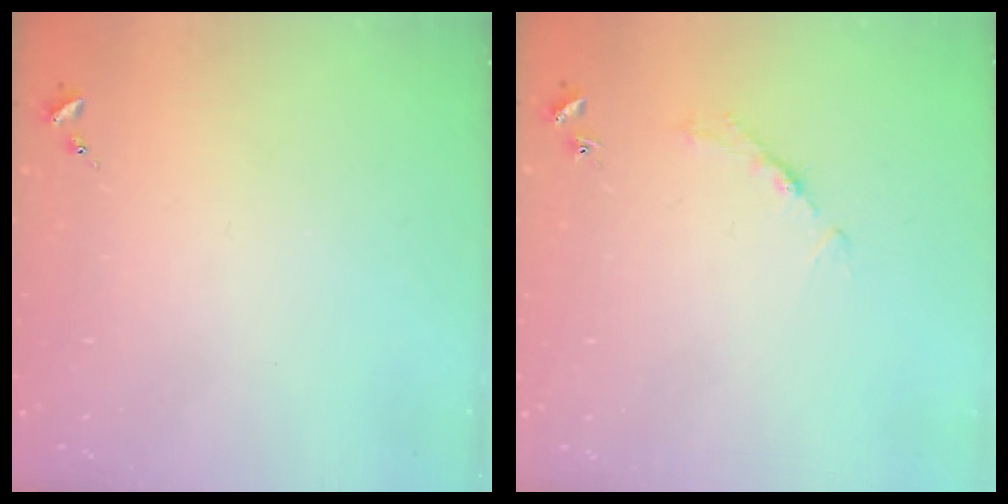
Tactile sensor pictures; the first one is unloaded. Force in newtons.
{"total": 2.7, "press": 2.7, "slide": 0.4}